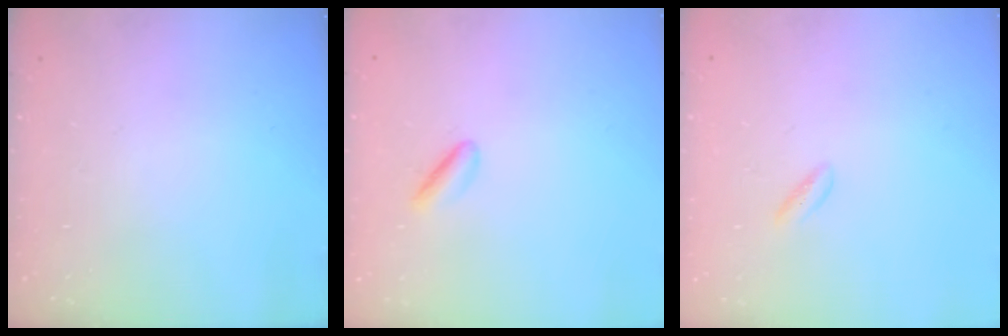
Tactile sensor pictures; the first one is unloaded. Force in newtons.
{"total": 2.9, "press": 2.6, "slide": 1.2}
{"total": 1.3, "press": 1.1, "slide": 0.7}